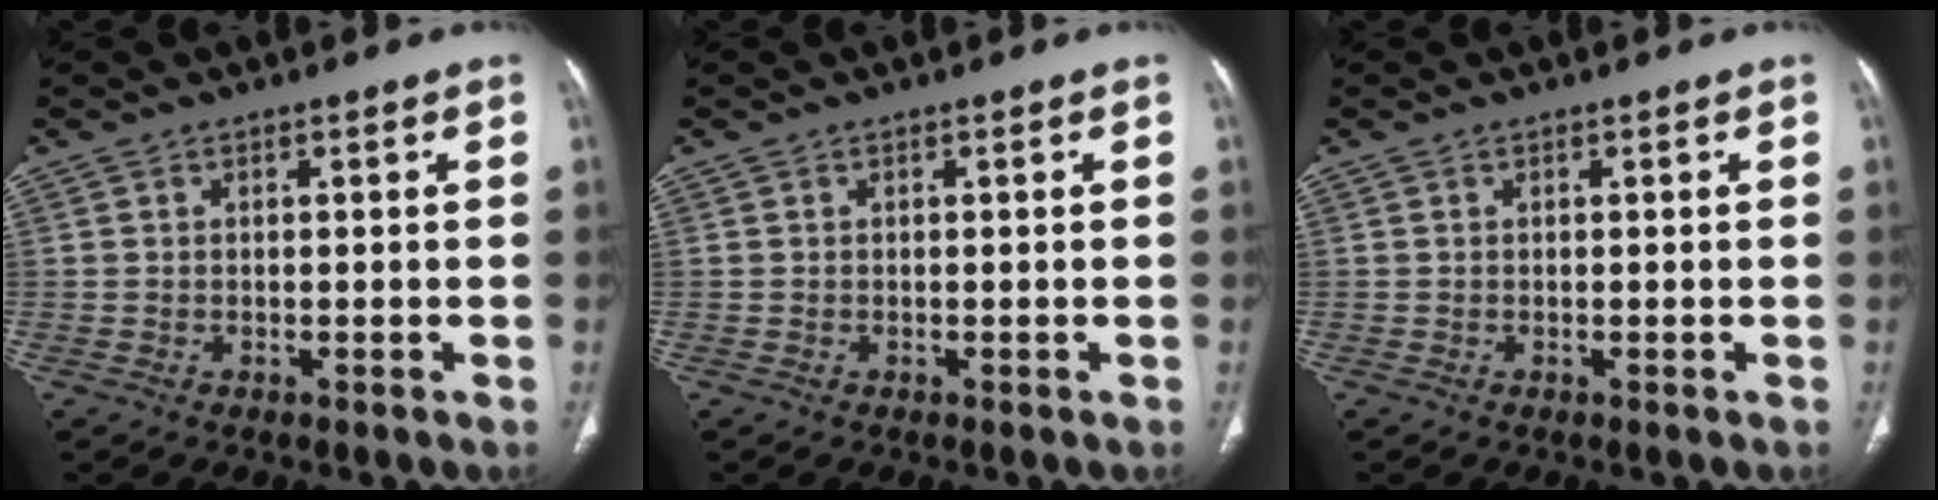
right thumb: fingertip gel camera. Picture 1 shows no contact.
{"total": 0.0}
{"total": 0.0}